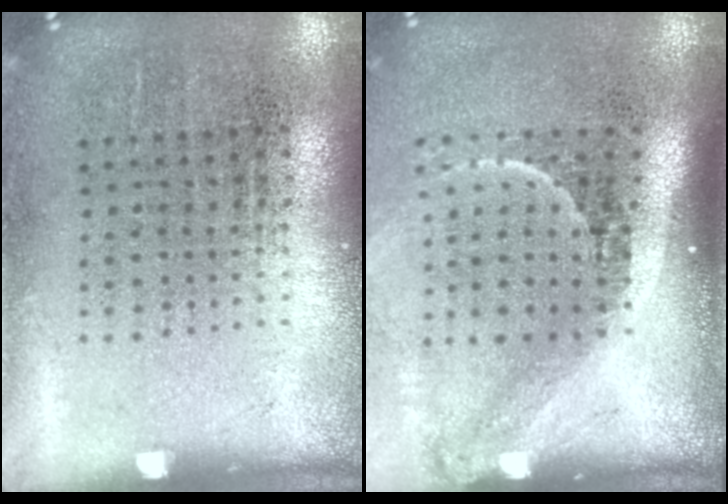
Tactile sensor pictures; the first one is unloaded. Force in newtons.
{"total": 2.3, "press": 1.4, "slide": 1.8}